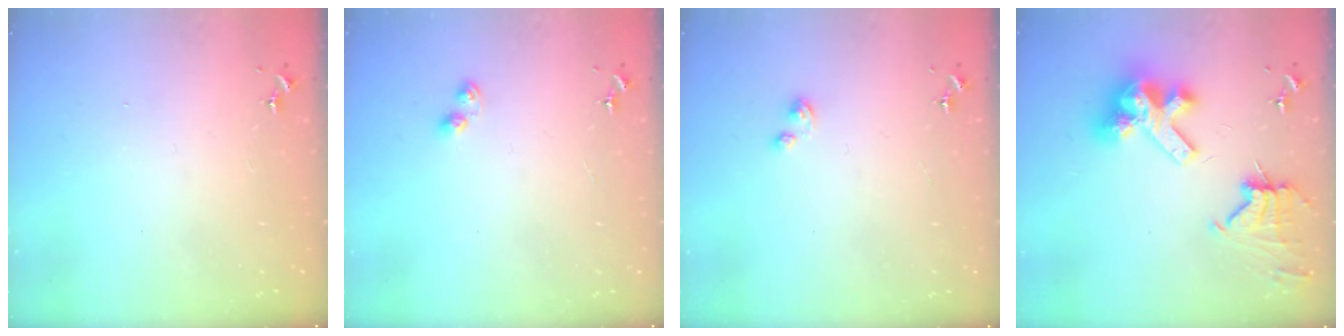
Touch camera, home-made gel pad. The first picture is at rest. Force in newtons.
{"total": 3.4, "press": 3.4, "slide": 0.4}
{"total": 2.6, "press": 2.6, "slide": 0.2}
{"total": 15.4, "press": 15.3, "slide": 2.0}